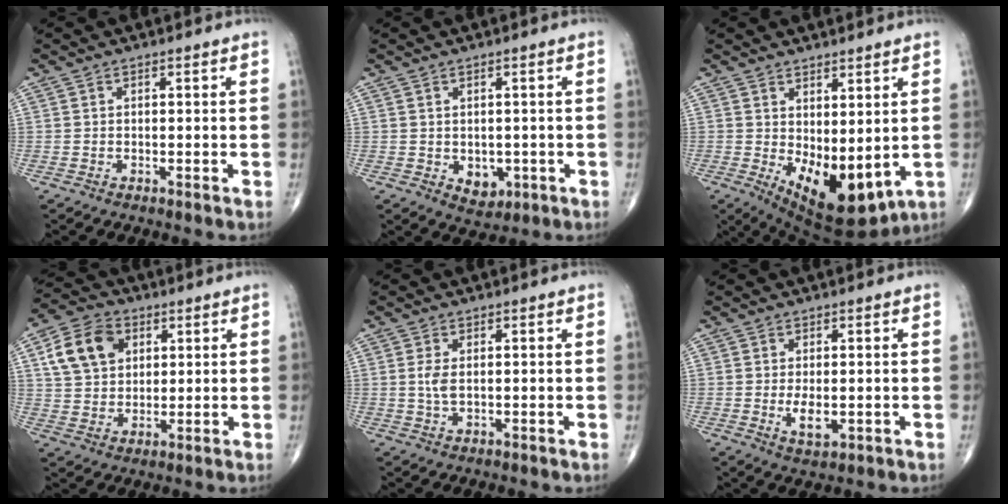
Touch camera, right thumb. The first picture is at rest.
{"total": 4.2, "force": [-0.9, 3.1, 2.7], "torque": [-0.019, -0.003, -0.001]}
{"total": 12.4, "force": [-0.8, 5.9, 10.9], "torque": [-0.155, -0.026, 0.013]}
{"total": 11.4, "force": [4.0, 8.5, 6.5], "torque": [-0.099, 0.000, 0.071]}
{"total": 2.8, "force": [0.3, 1.4, 2.4], "torque": [-0.056, -0.002, 0.006]}
{"total": 4.0, "force": [-0.5, 1.9, 3.4], "torque": [-0.060, -0.009, -0.005]}